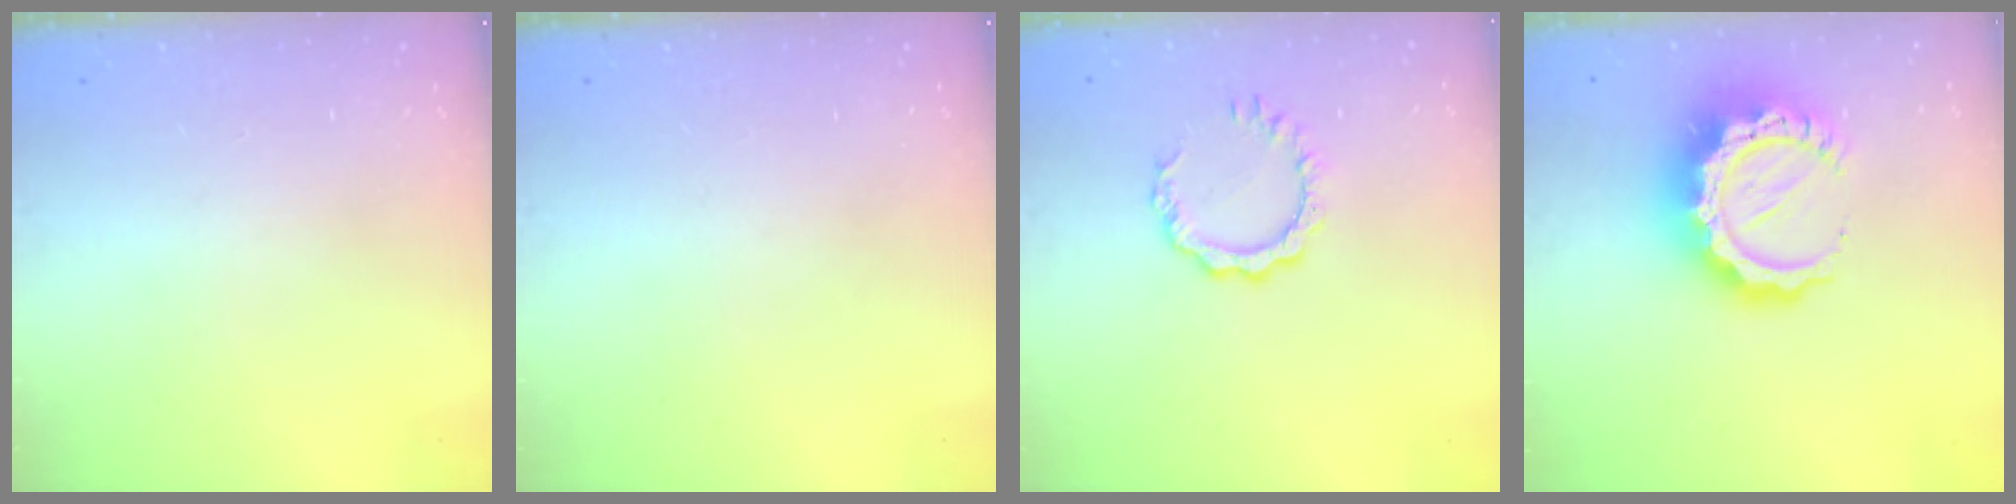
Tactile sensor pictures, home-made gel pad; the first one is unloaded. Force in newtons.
{"total": 0.0}
{"total": 6.2, "press": 6.2, "slide": 0.6}
{"total": 15.2, "press": 15.1, "slide": 1.3}